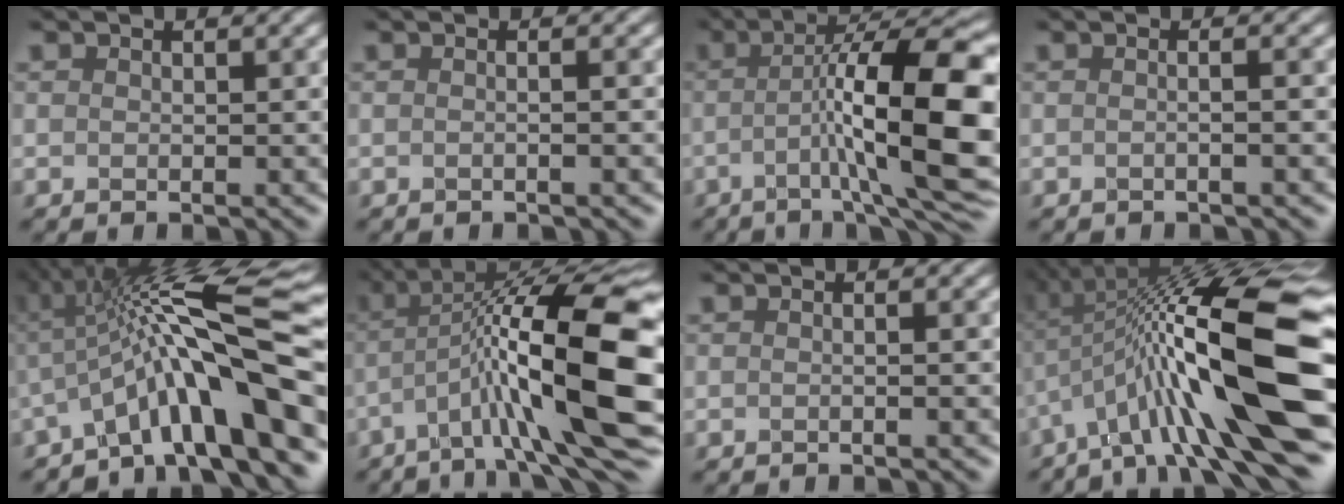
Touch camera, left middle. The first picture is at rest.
{"total": 1.8, "force": [0.1, 0.9, 1.5], "torque": [0.000, 0.010, -0.016]}
{"total": 12.5, "force": [-1.5, 2.4, 12.2], "torque": [-0.205, 0.018, 0.000]}
{"total": 1.9, "force": [-0.1, 0.8, 1.7], "torque": [-0.004, 0.009, -0.019]}
{"total": 11.8, "force": [-2.0, 1.8, 11.5], "torque": [-0.191, 0.036, -0.012]}
{"total": 13.9, "force": [-2.2, 4.0, 13.1], "torque": [-0.236, 0.035, -0.013]}
{"total": 1.5, "force": [0.2, 0.8, 1.2], "torque": [0.001, 0.009, -0.013]}
{"total": 13.4, "force": [-2.3, 2.5, 13.0], "torque": [-0.227, 0.029, -0.015]}